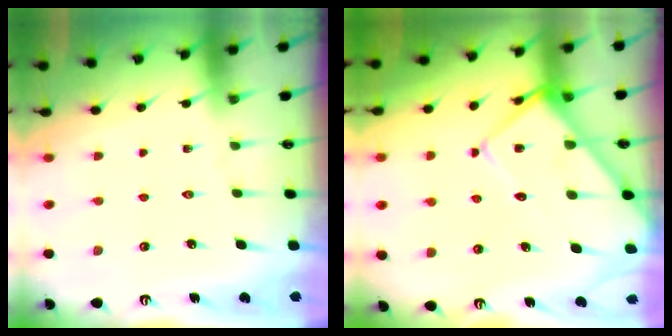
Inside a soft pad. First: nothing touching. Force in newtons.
{"total": 10.6, "press": 10.6, "slide": 1.1}